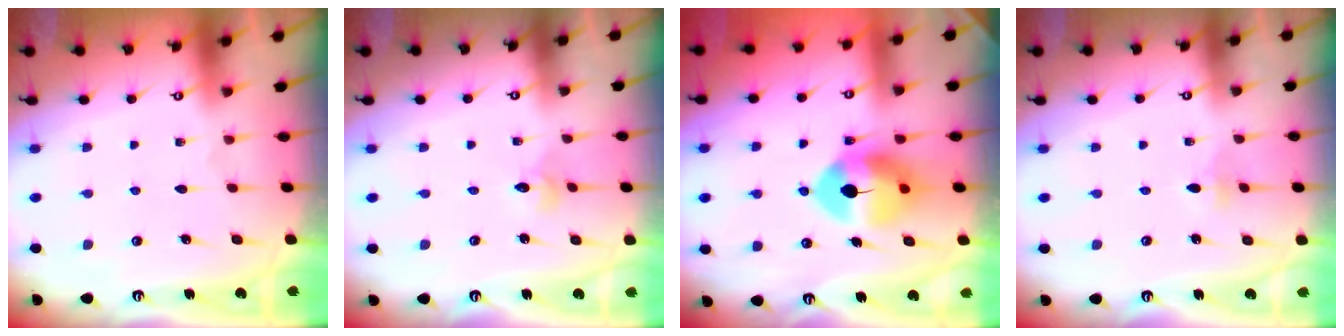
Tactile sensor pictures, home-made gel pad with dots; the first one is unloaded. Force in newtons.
{"total": 2.4, "press": 2.4, "slide": 0.3}
{"total": 9.1, "press": 8.9, "slide": 1.6}
{"total": 2.4, "press": 2.3, "slide": 0.7}